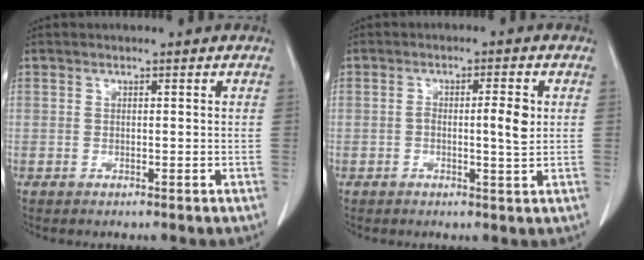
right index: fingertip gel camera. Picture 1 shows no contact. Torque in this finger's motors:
{"motor_torque": [0.13, -0.03, 0.06, 0.03]}